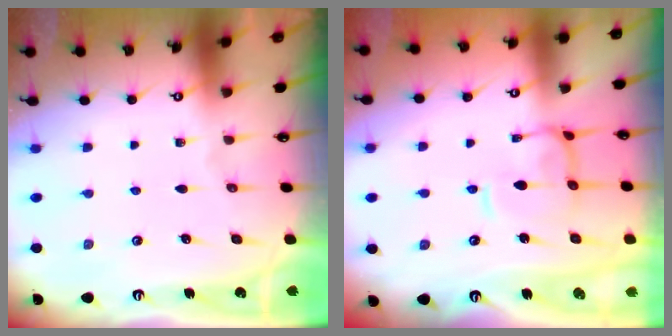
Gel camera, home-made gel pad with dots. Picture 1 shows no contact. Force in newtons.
{"total": 5.6, "press": 5.5, "slide": 0.9}